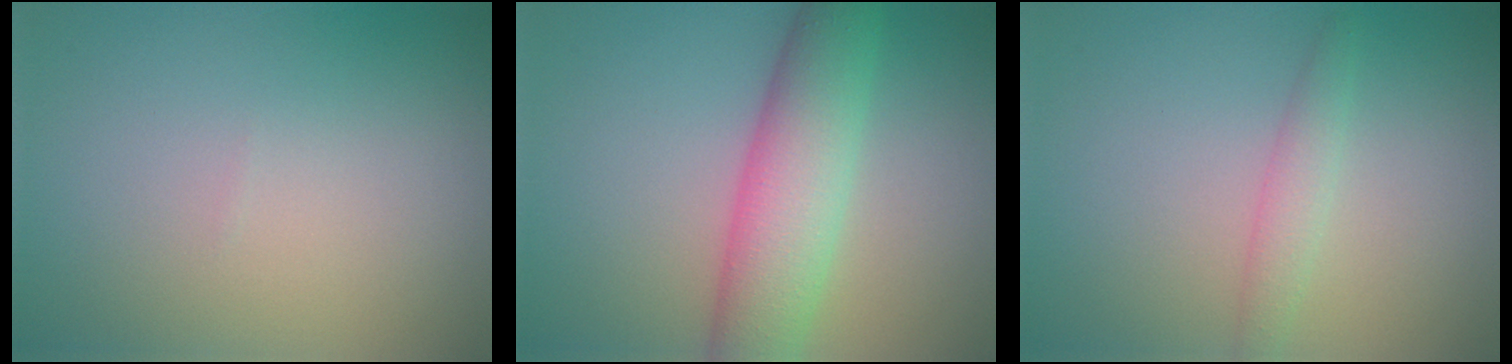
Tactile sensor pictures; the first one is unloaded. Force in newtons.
{"total": 6.8, "press": 6.8, "slide": 0.3}
{"total": 1.7, "press": 1.7, "slide": 0.0}